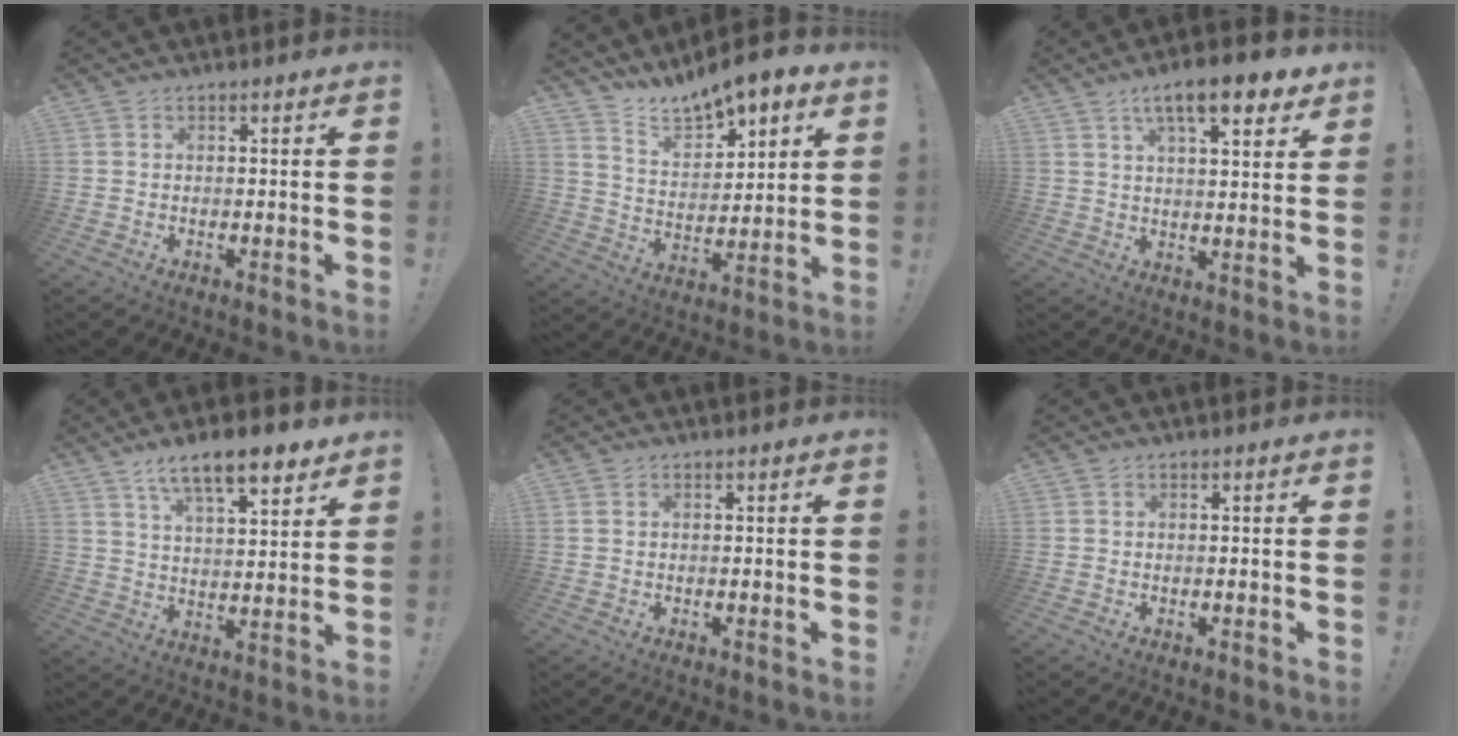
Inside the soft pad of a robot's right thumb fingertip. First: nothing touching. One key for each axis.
{"total": 10.9, "fx": 9.7, "fy": 3.7, "fz": 3.5, "tx": -0.068, "ty": -0.080, "tz": 0.174}
{"total": 12.1, "fx": 6.8, "fy": 3.5, "fz": 9.3, "tx": -0.142, "ty": -0.025, "tz": 0.110}
{"total": 12.1, "fx": 8.1, "fy": 3.6, "fz": 8.2, "tx": -0.129, "ty": -0.043, "tz": 0.137}
{"total": 0.6, "fx": 0.3, "fy": 0.3, "fz": 0.3, "tx": -0.011, "ty": 0.003, "tz": 0.007}
{"total": 0.0}